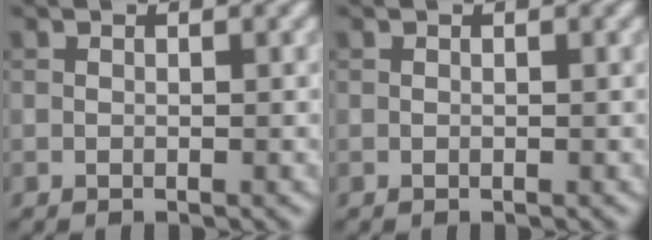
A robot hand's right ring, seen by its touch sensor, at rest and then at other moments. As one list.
[{"total": 0.0}]